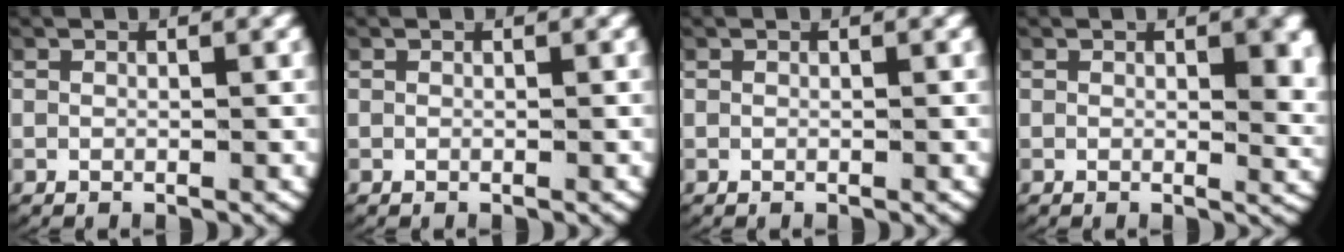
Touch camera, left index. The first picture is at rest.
{"total": 0.0}
{"total": 0.0}
{"total": 1.9, "force": [0.7, 0.5, 1.7], "torque": [-0.023, -0.014, 0.013]}